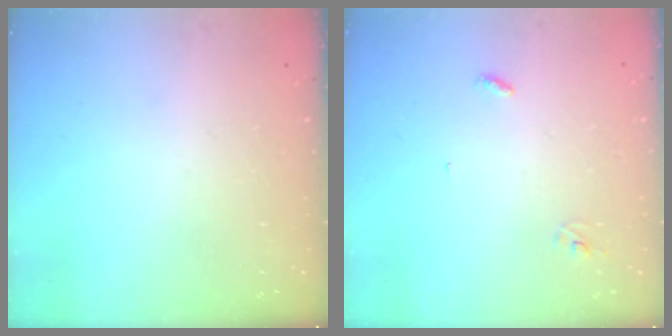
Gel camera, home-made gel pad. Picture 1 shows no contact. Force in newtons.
{"total": 2.8, "press": 2.8, "slide": 0.3}